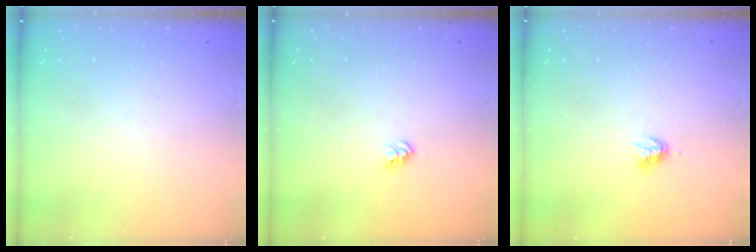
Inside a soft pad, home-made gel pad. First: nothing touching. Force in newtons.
{"total": 2.7, "press": 2.7, "slide": 0.4}
{"total": 2.9, "press": 2.9, "slide": 0.5}